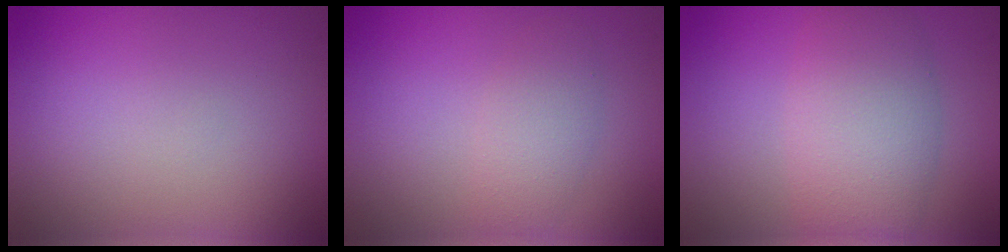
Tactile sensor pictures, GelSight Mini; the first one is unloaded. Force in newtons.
{"total": 2.5, "press": 2.5, "slide": 0.1}
{"total": 6.2, "press": 6.2, "slide": 0.4}